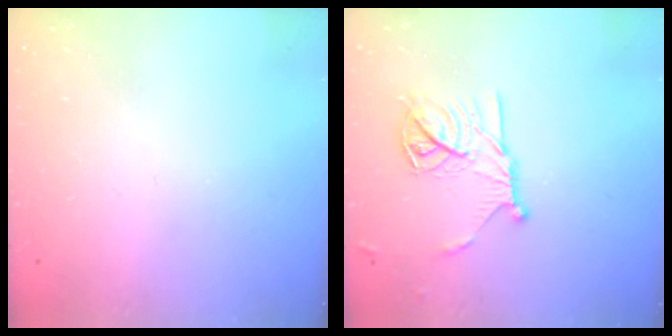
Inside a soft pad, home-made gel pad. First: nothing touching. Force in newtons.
{"total": 14.3, "press": 14.2, "slide": 0.5}